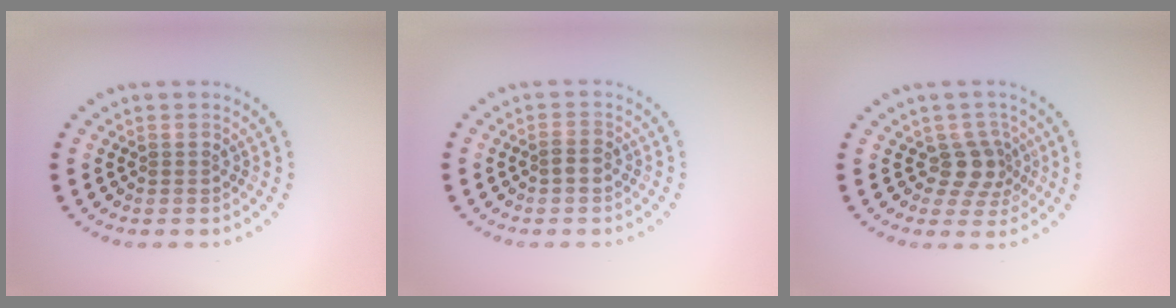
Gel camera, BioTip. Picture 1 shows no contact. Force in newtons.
{"total": 1.1, "press": 1.1, "slide": 0.4}
{"total": 2.8, "press": 2.2, "slide": 1.8}